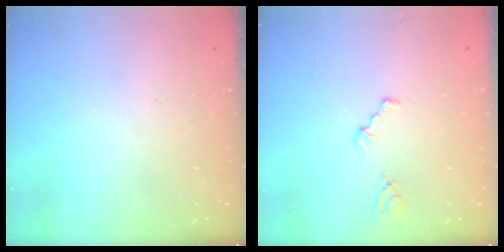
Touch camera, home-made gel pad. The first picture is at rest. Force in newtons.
{"total": 1.7, "press": 1.6, "slide": 0.3}